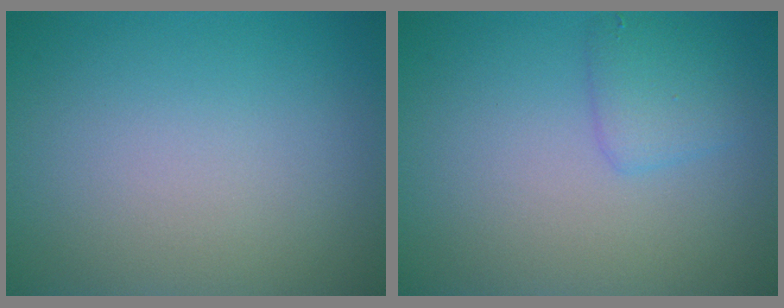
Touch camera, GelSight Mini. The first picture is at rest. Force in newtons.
{"total": 2.0, "press": 2.0, "slide": 0.0}